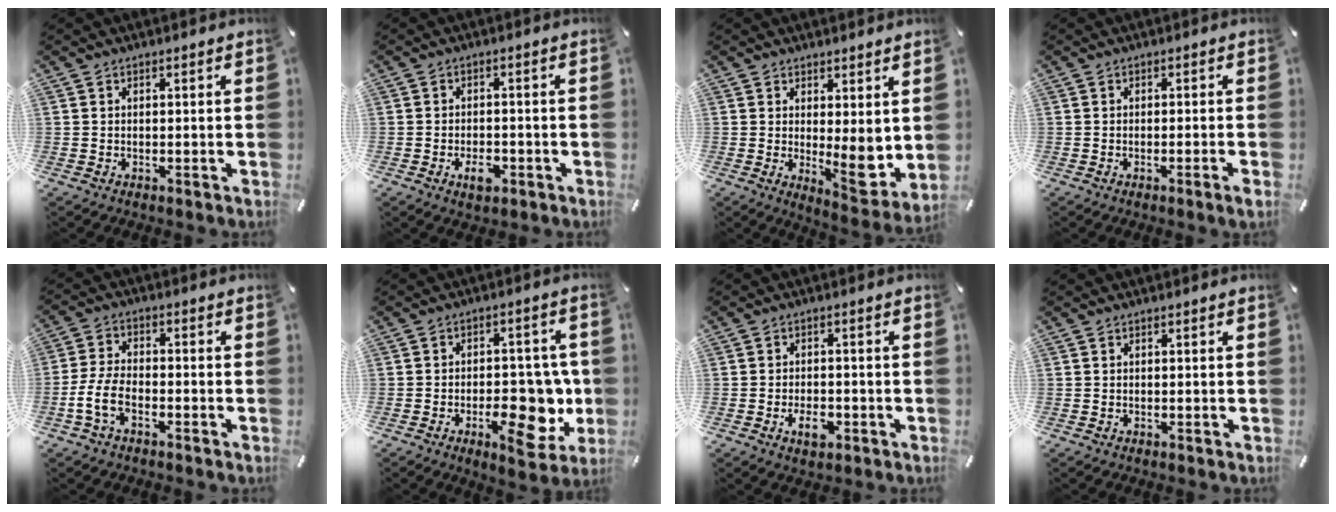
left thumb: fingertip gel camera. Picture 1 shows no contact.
{"total": 4.2, "force": [-1.9, 2.4, 2.8], "torque": [-0.058, 0.004, -0.035]}
{"total": 7.1, "force": [1.1, 2.5, 6.5], "torque": [-0.073, -0.036, 0.027]}
{"total": 2.1, "force": [-0.7, 0.0, 2.0], "torque": [-0.031, -0.006, -0.012]}
{"total": 7.1, "force": [-3.3, 3.8, 5.0], "torque": [-0.112, 0.006, -0.062]}
{"total": 15.8, "force": [-3.6, 8.4, 12.9], "torque": [-0.161, 0.001, -0.045]}
{"total": 4.7, "force": [-2.0, 2.8, 3.1], "torque": [-0.063, 0.005, -0.036]}
{"total": 0.0}